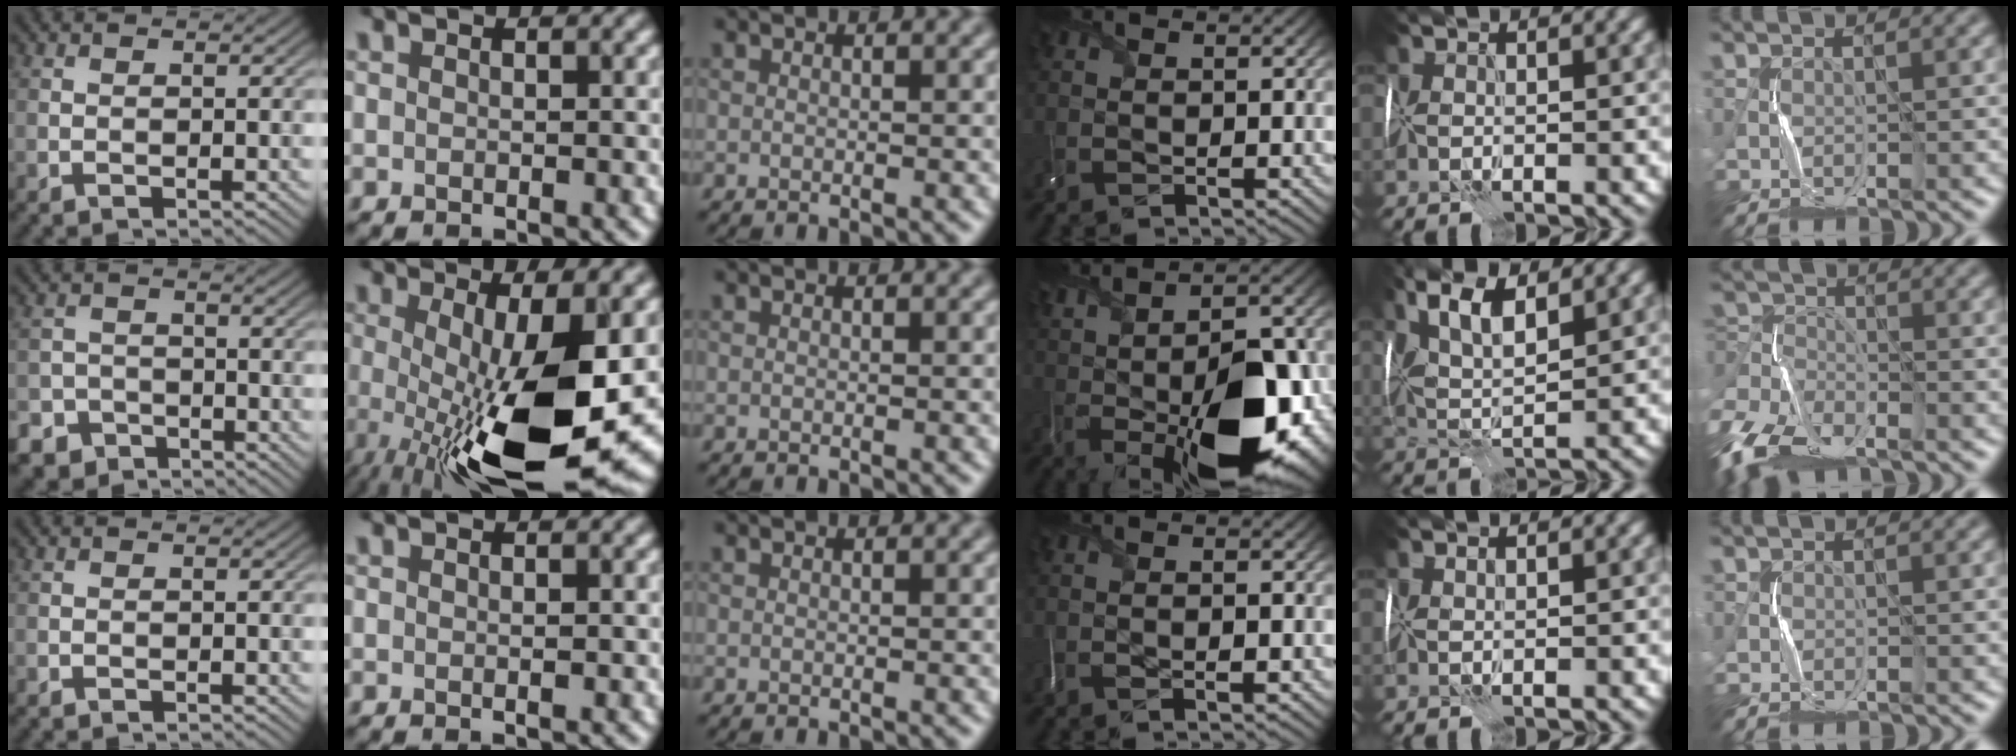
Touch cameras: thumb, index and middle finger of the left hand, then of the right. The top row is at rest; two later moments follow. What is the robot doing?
{"motion": "wrap", "object": "scarf"}